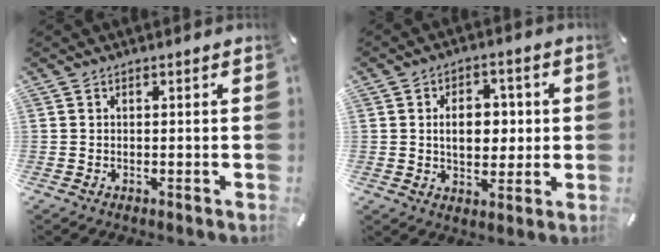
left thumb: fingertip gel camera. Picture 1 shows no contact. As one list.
[{"total": 9.2, "force": [0.8, 6.5, 6.4], "torque": [-0.090, 0.004, 0.010]}]